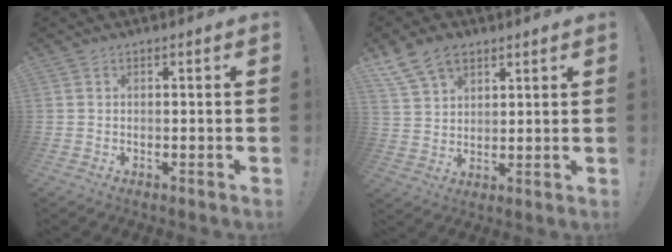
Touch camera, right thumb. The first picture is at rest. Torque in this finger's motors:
{"motor_torque": [-0.58, 0.64, 0.47, 0.32, 0.07]}